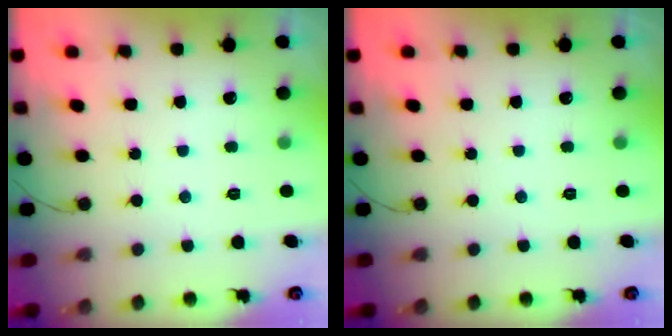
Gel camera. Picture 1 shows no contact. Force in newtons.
{"total": 0.0}